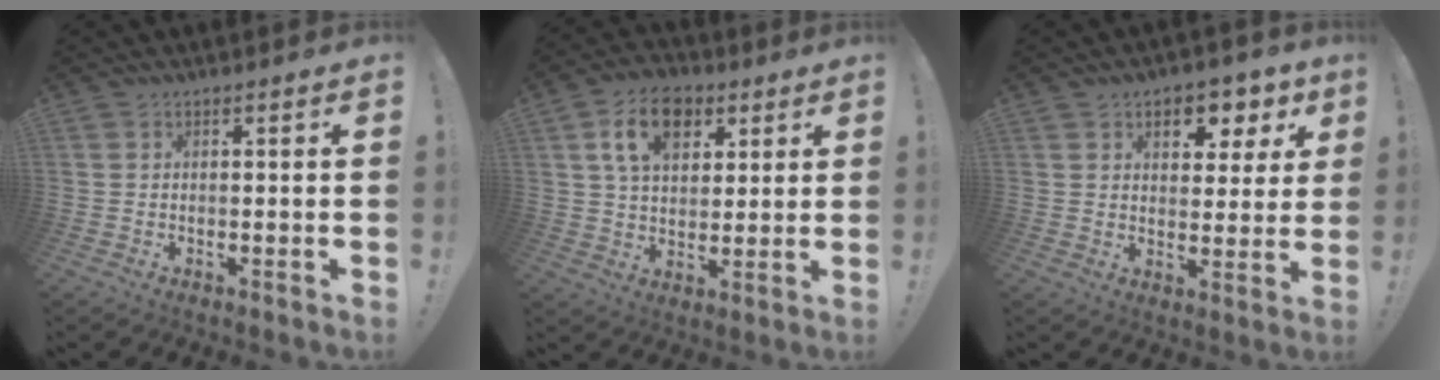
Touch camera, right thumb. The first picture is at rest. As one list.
[{"total": 13.1, "force": [5.9, 8.9, 7.6], "torque": [-0.113, -0.009, 0.109]}, {"total": 8.1, "force": [4.0, 5.3, 4.7], "torque": [-0.054, -0.022, 0.071]}]